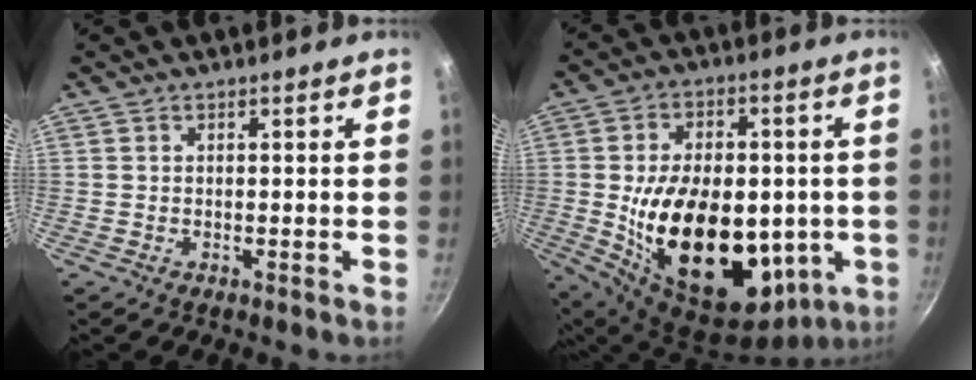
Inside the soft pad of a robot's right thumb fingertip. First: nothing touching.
{"total": 27.0, "force": [-2.8, 16.6, 21.2], "torque": [-0.334, -0.002, -0.023]}